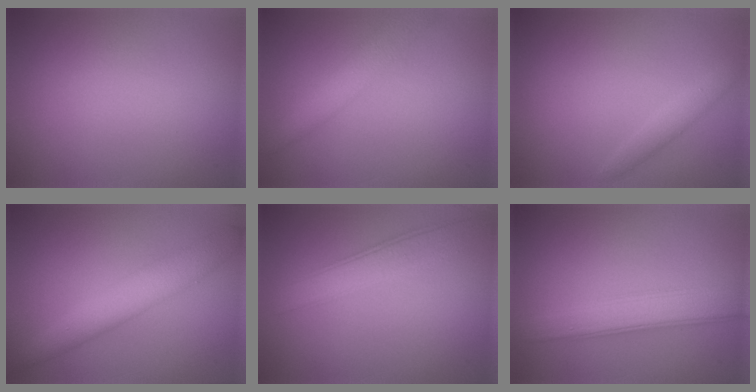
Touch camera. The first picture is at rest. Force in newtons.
{"total": 3.0, "press": 3.0, "slide": 0.1}
{"total": 1.5, "press": 1.5, "slide": 0.1}
{"total": 4.4, "press": 4.4, "slide": 0.2}
{"total": 4.0, "press": 4.0, "slide": 0.1}
{"total": 4.2, "press": 4.2, "slide": 0.1}